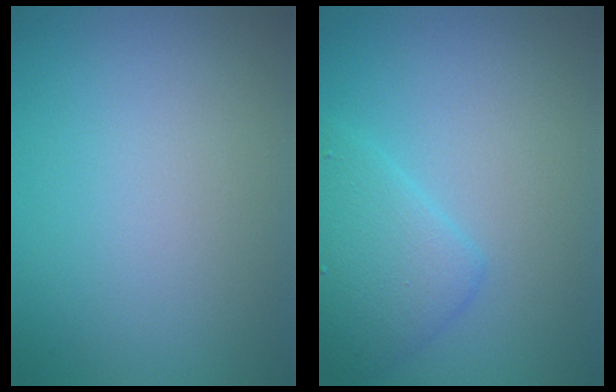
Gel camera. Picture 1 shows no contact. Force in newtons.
{"total": 3.3, "press": 3.3, "slide": 0.2}